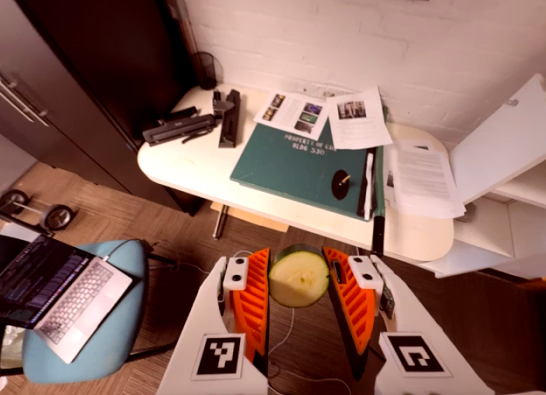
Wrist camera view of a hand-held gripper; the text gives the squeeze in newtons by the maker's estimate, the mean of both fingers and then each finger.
{"total": 9.8, "left": 9.8, "right": 9.7}